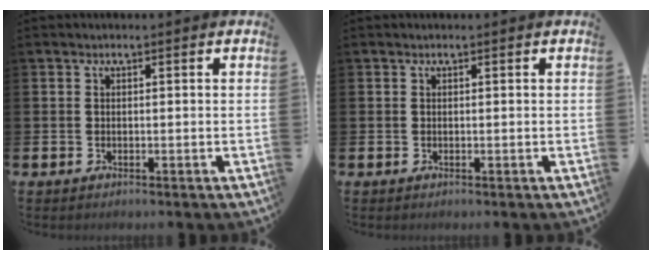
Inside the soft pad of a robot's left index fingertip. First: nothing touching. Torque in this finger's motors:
{"motor_torque": [0.15, -0.25, -0.03, -0.01]}